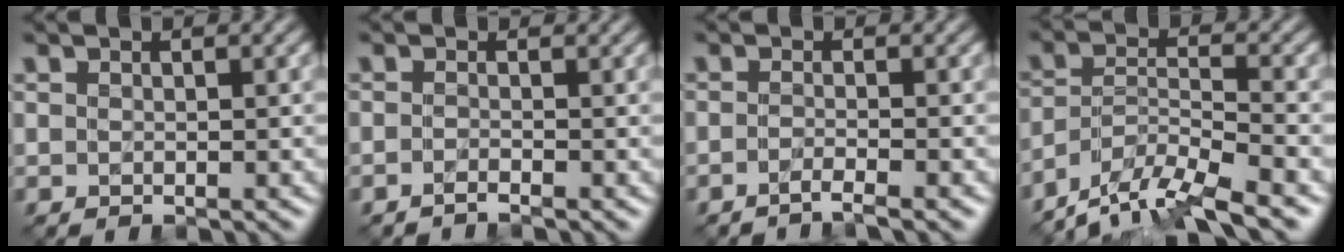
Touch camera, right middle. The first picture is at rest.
{"total": 1.2, "force": [-1.1, 0.0, 0.3], "torque": [-0.008, -0.009, -0.026]}
{"total": 1.9, "force": [-1.5, 0.2, 1.2], "torque": [-0.011, -0.008, -0.037]}
{"total": 8.3, "force": [-7.1, 1.3, 4.0], "torque": [-0.064, 0.000, -0.130]}